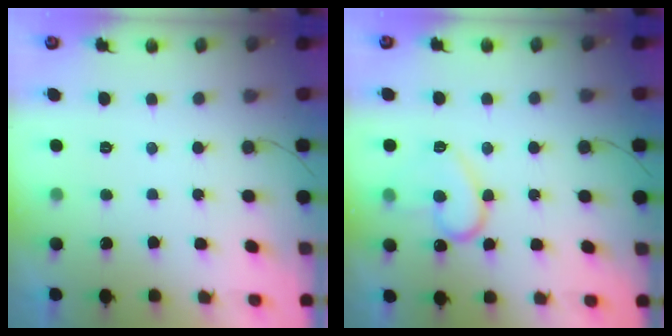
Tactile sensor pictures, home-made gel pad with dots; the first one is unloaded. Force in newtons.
{"total": 13.0, "press": 12.9, "slide": 1.0}